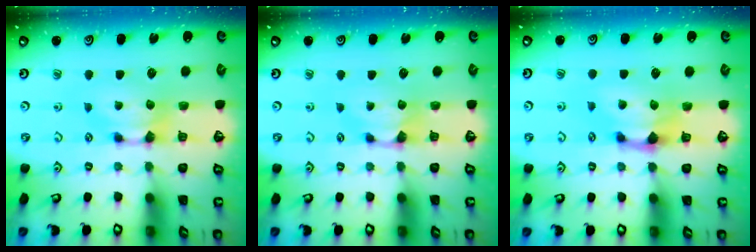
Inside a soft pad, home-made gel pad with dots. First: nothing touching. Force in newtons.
{"total": 0.8, "press": 0.2, "slide": 0.8}
{"total": 1.4, "press": 0.9, "slide": 1.1}